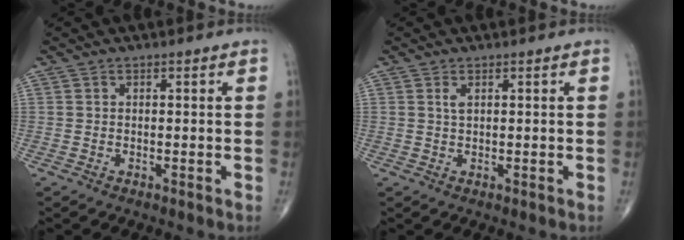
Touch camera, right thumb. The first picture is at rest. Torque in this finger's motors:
{"motor_torque": [0.20, 0.96, 0.64, 0.21, -0.01]}